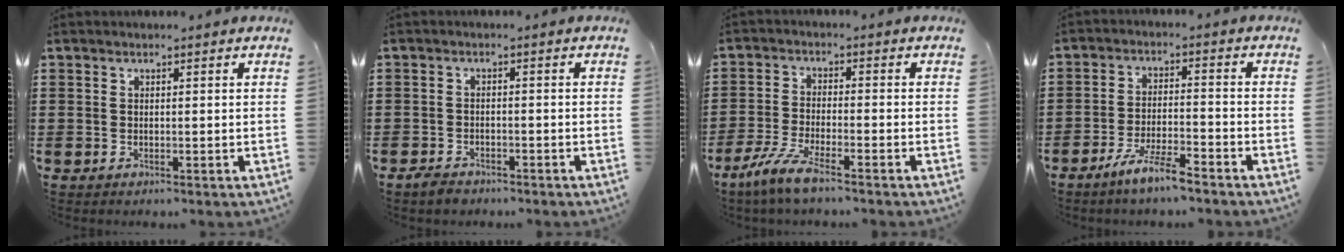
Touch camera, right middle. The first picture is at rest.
{"total": 1.7, "force": [-1.5, 0.6, 0.4], "torque": [-0.022, -0.003, -0.033]}
{"total": 5.9, "force": [-4.5, 0.5, 3.7], "torque": [-0.093, -0.016, -0.092]}
{"total": 5.9, "force": [-4.7, 0.5, 3.5], "torque": [-0.076, -0.004, -0.090]}